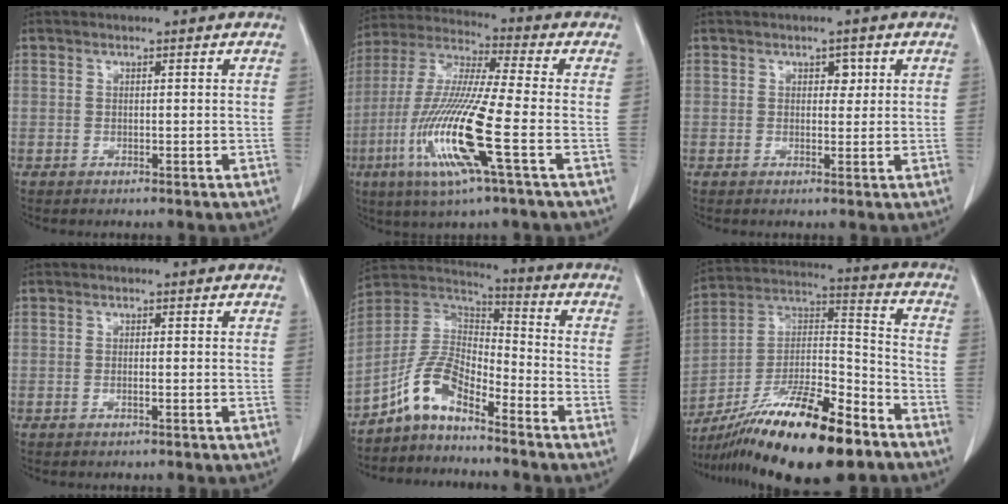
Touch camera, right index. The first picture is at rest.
{"total": 16.4, "force": [-5.4, 0.1, 15.5], "torque": [-0.325, -0.021, -0.109]}
{"total": 1.8, "force": [0.7, 1.2, 1.1], "torque": [-0.008, 0.002, 0.007]}
{"total": 0.5, "force": [-0.2, 0.0, 0.4], "torque": [-0.008, 0.000, -0.004]}
{"total": 8.7, "force": [-6.4, 3.1, 5.1], "torque": [-0.116, 0.028, -0.129]}
{"total": 22.3, "force": [-15.3, 4.7, 15.5], "torque": [-0.261, 0.004, -0.263]}